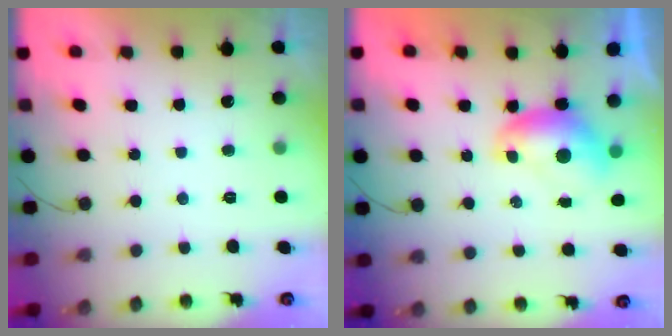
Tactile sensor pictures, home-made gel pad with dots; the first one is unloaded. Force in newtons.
{"total": 7.2, "press": 7.1, "slide": 0.9}